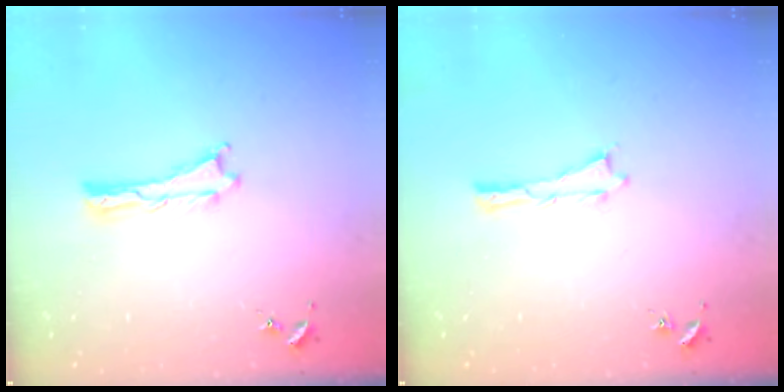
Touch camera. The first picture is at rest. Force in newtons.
{"total": 0.0}